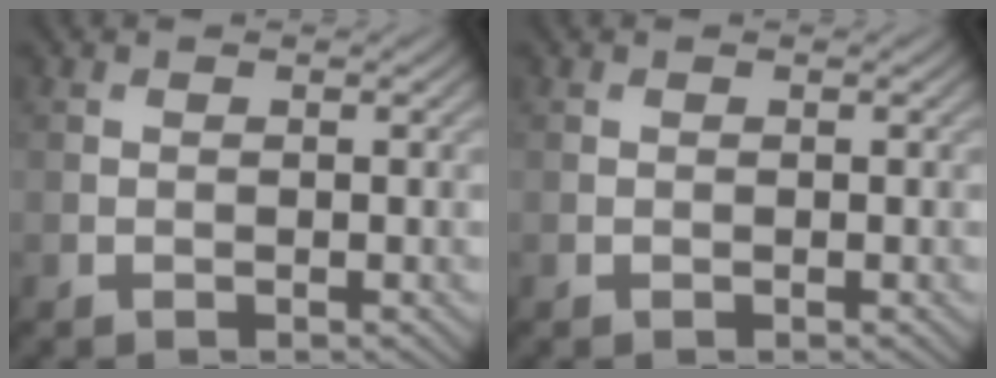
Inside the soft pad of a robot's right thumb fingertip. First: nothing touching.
{"total": 0.0}